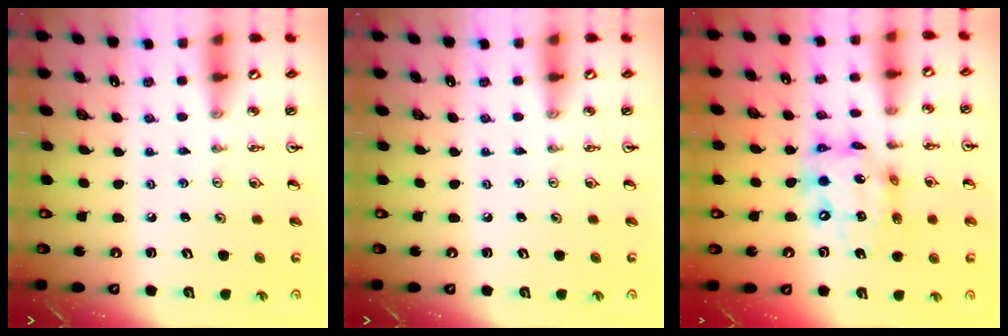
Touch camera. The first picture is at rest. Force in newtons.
{"total": 0.0}
{"total": 13.6, "press": 13.6, "slide": 0.9}